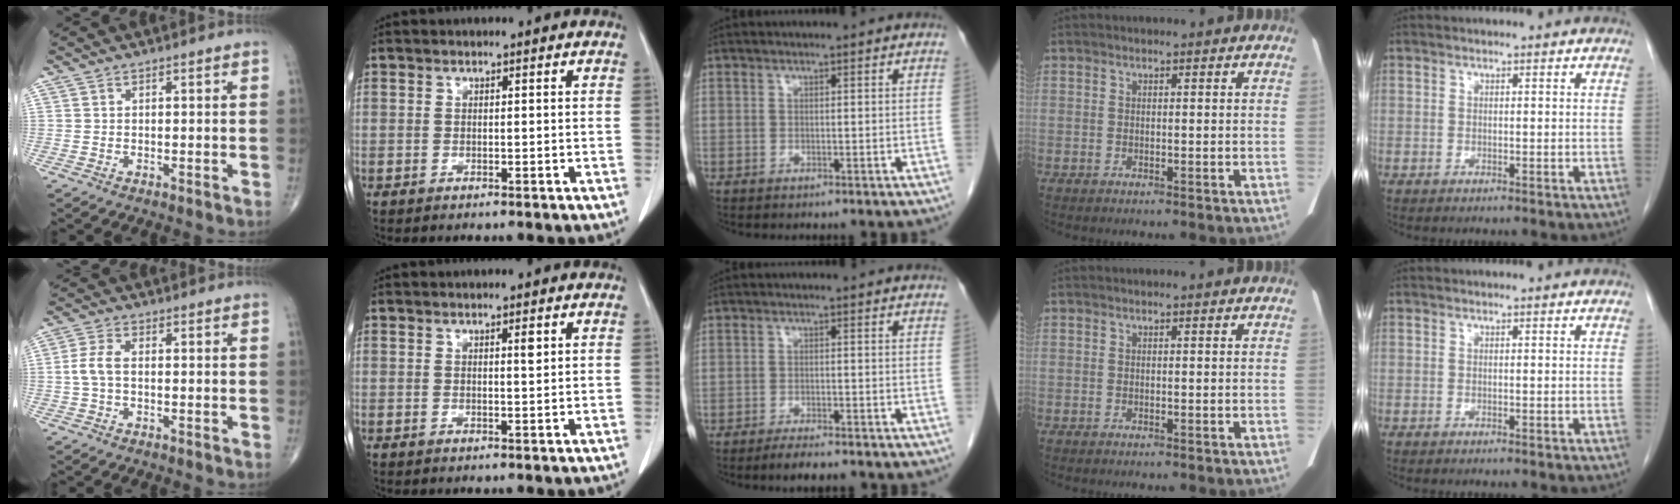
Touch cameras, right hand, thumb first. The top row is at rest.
{"thumb": {"total": 4.0, "force": [-0.2, 2.2, 3.4], "torque": [-0.080, 0.010, -0.008]}, "index": {"total": 1.2, "force": [0.5, 0.1, 1.0], "torque": [-0.017, -0.001, 0.006]}, "middle": {"total": 4.0, "force": [-3.4, 0.5, 2.1], "torque": [-0.035, -0.007, -0.049]}}